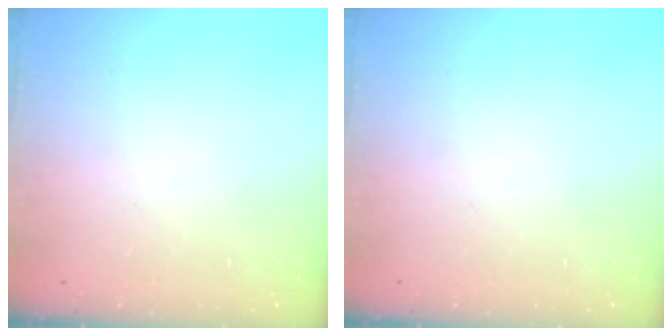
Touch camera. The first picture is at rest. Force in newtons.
{"total": 0.0}